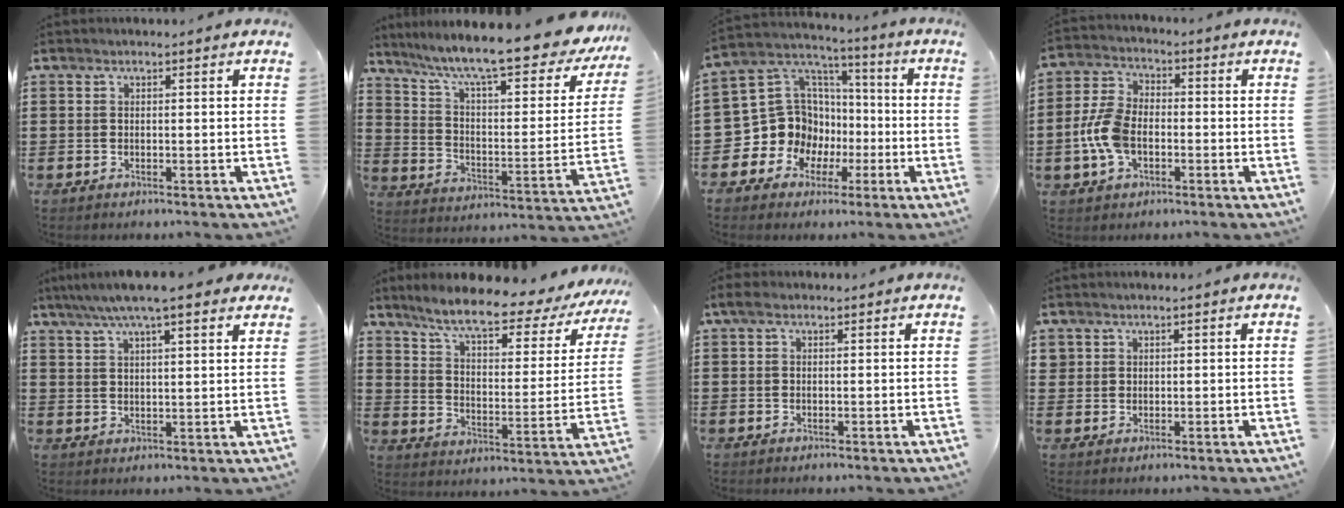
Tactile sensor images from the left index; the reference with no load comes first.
{"total": 11.5, "force": [9.4, 0.8, 6.6], "torque": [-0.144, -0.067, 0.152]}
{"total": 12.1, "force": [-2.2, 11.4, 3.5], "torque": [-0.121, -0.014, -0.033]}
{"total": 8.0, "force": [-1.7, 5.0, 5.9], "torque": [-0.153, 0.001, -0.039]}
{"total": 6.8, "force": [5.4, 0.8, 4.1], "torque": [-0.093, -0.009, 0.095]}
{"total": 8.7, "force": [6.8, 0.9, 5.4], "torque": [-0.120, -0.036, 0.109]}
{"total": 1.7, "force": [0.3, 1.1, 1.2], "torque": [-0.026, 0.009, 0.004]}
{"total": 1.4, "force": [0.9, 1.1, 0.1], "torque": [-0.006, 0.003, 0.018]}